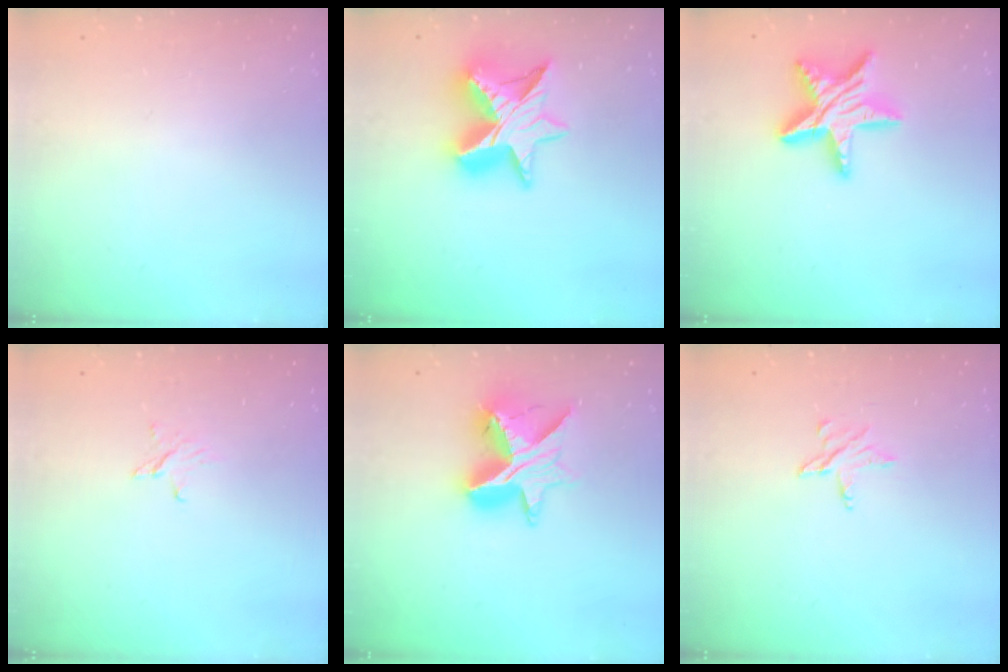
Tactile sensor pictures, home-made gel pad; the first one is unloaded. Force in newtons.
{"total": 13.9, "press": 13.8, "slide": 1.0}
{"total": 15.4, "press": 15.4, "slide": 0.8}
{"total": 2.4, "press": 2.4, "slide": 0.2}
{"total": 13.1, "press": 13.1, "slide": 1.0}
{"total": 3.7, "press": 3.7, "slide": 0.3}